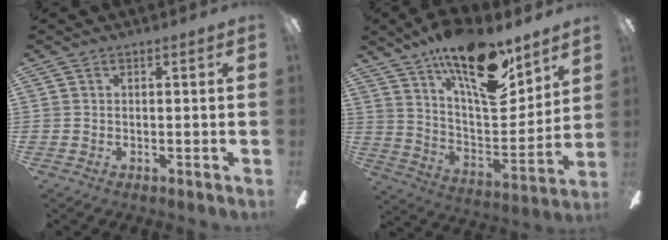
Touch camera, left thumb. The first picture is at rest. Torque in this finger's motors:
{"motor_torque": [1.74, 1.00, 1.76, -1.01, 0.56]}